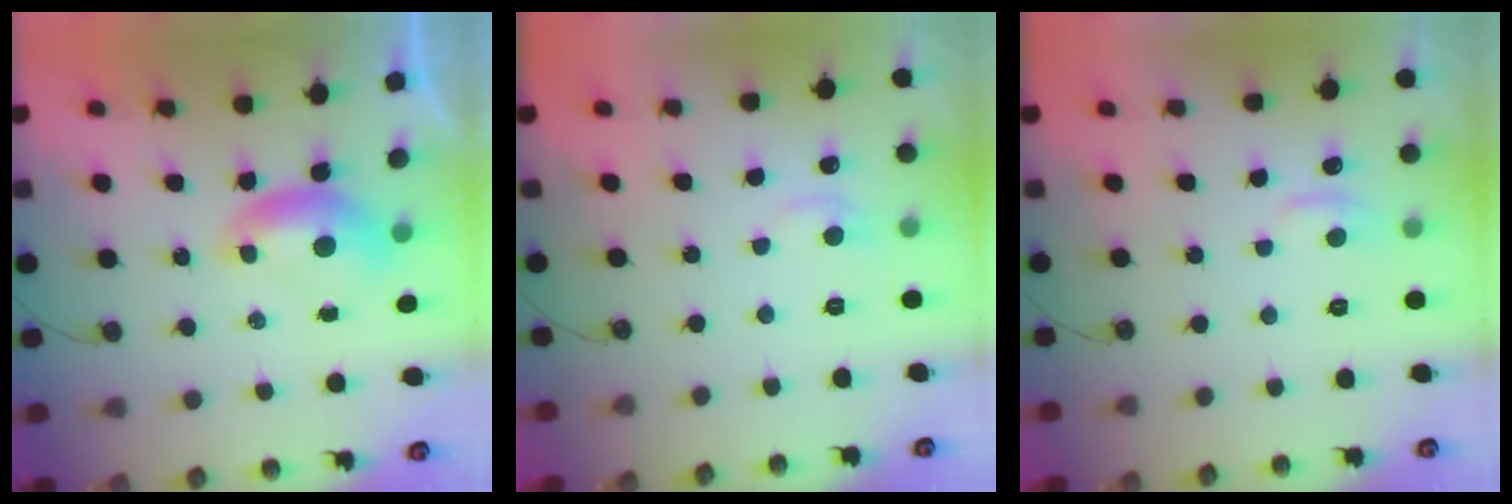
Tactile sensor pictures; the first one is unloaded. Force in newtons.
{"total": 1.1, "press": 0.7, "slide": 0.9}
{"total": 0.8, "press": 0.3, "slide": 0.7}